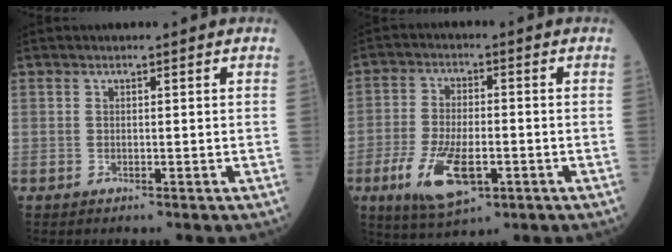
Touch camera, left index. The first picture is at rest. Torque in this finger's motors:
{"motor_torque": [1.45, 0.69, 0.28, 0.07]}